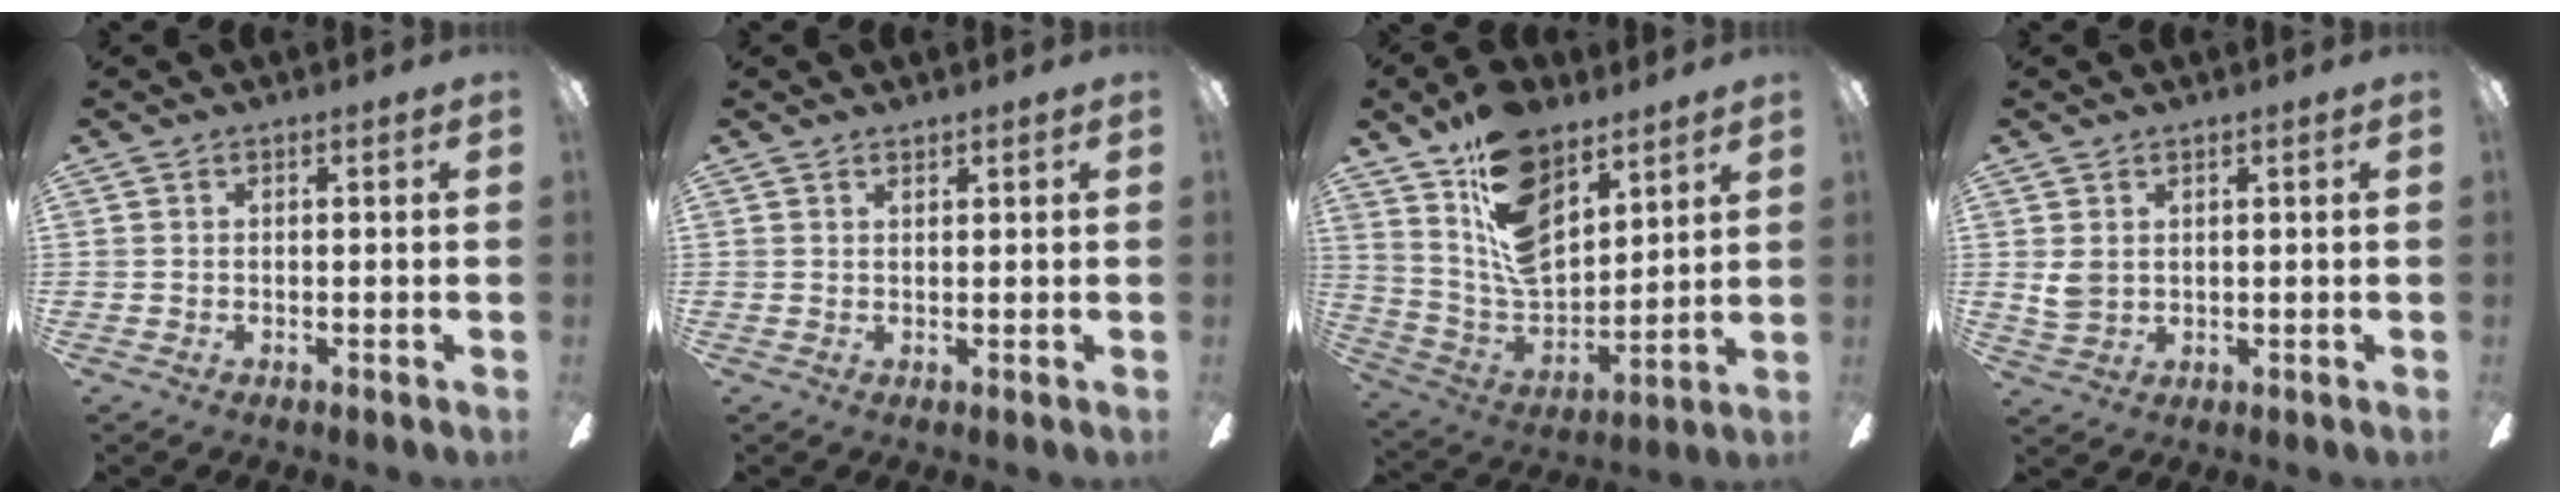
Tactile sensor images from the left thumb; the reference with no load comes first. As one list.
[{"total": 1.3, "force": [1.1, 0.5, 0.6], "torque": [-0.005, -0.003, 0.018]}, {"total": 19.0, "force": [11.4, 10.8, 10.8], "torque": [-0.188, -0.061, 0.214]}, {"total": 3.8, "force": [1.6, 2.7, 2.1], "torque": [-0.042, 0.005, 0.032]}]